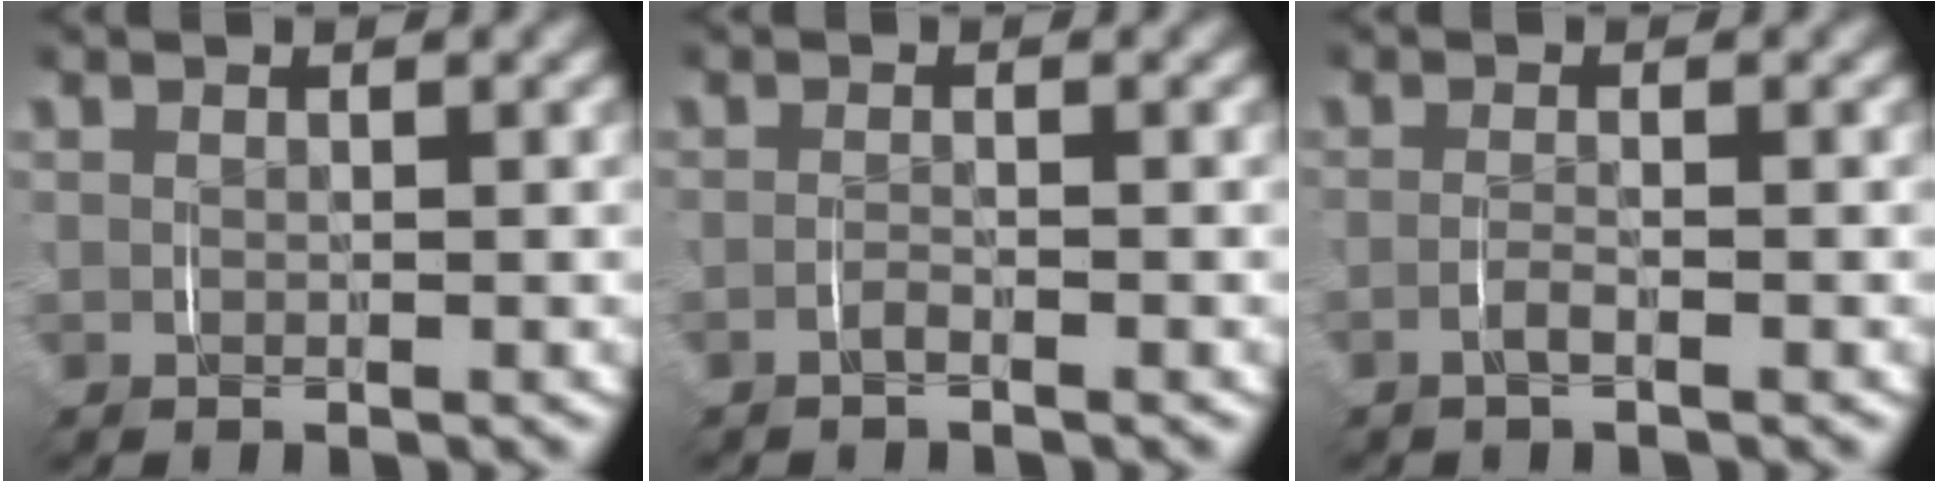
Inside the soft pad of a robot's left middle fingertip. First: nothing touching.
{"total": 1.0, "force": [-1.0, -0.2, 0.2], "torque": [-0.007, -0.002, -0.019]}
{"total": 1.2, "force": [-0.9, -0.3, 0.7], "torque": [-0.016, -0.005, -0.017]}